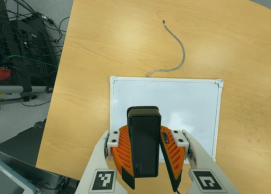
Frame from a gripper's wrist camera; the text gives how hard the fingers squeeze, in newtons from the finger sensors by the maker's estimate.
{"total": 10.1, "left": 9.6, "right": 10.7}